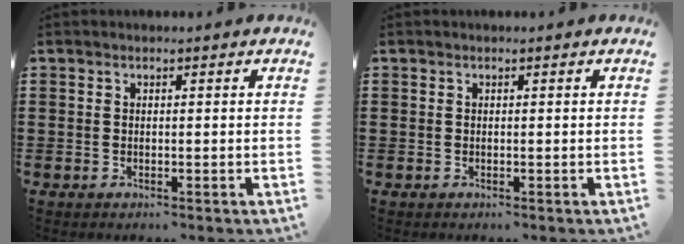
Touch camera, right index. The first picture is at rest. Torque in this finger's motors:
{"motor_torque": [0.00, 0.00, 0.00, 0.00]}